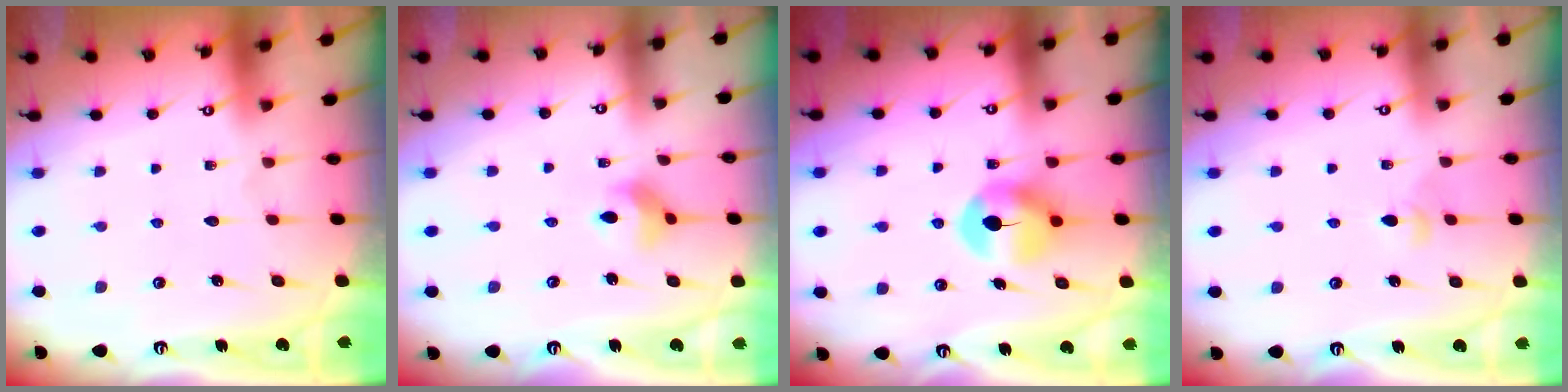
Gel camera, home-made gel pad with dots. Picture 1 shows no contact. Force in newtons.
{"total": 7.3, "press": 7.2, "slide": 1.2}
{"total": 8.4, "press": 8.3, "slide": 1.2}
{"total": 3.1, "press": 3.1, "slide": 0.7}